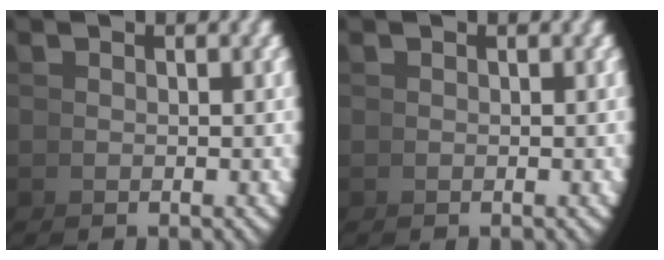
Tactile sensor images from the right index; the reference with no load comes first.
{"total": 0.0}